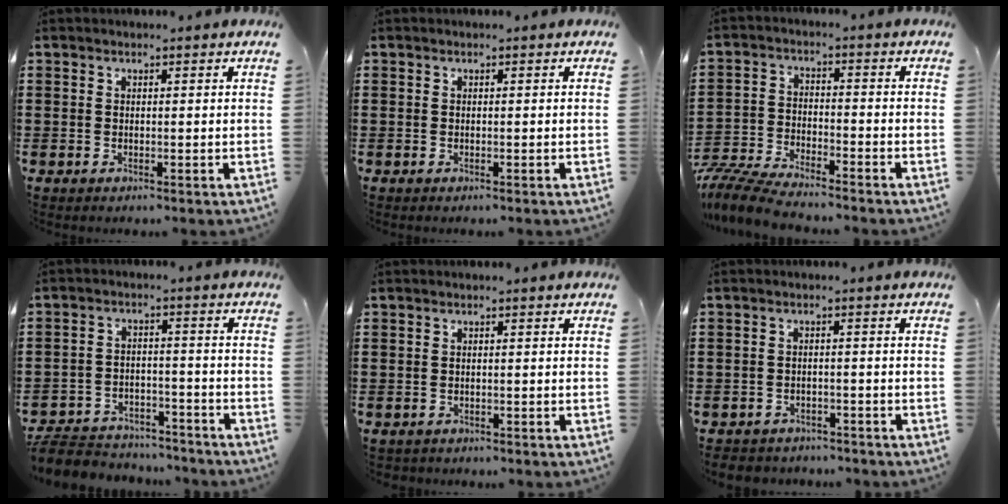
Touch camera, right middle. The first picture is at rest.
{"total": 0.0}
{"total": 6.5, "force": [-6.3, 0.6, 1.6], "torque": [-0.048, 0.000, -0.128]}
{"total": 6.1, "force": [-5.9, 1.4, 1.0], "torque": [-0.029, 0.010, -0.120]}
{"total": 0.6, "force": [-0.5, 0.2, -0.1], "torque": [0.000, 0.002, -0.013]}
{"total": 2.1, "force": [-2.1, 0.5, -0.3], "torque": [-0.003, 0.000, -0.048]}